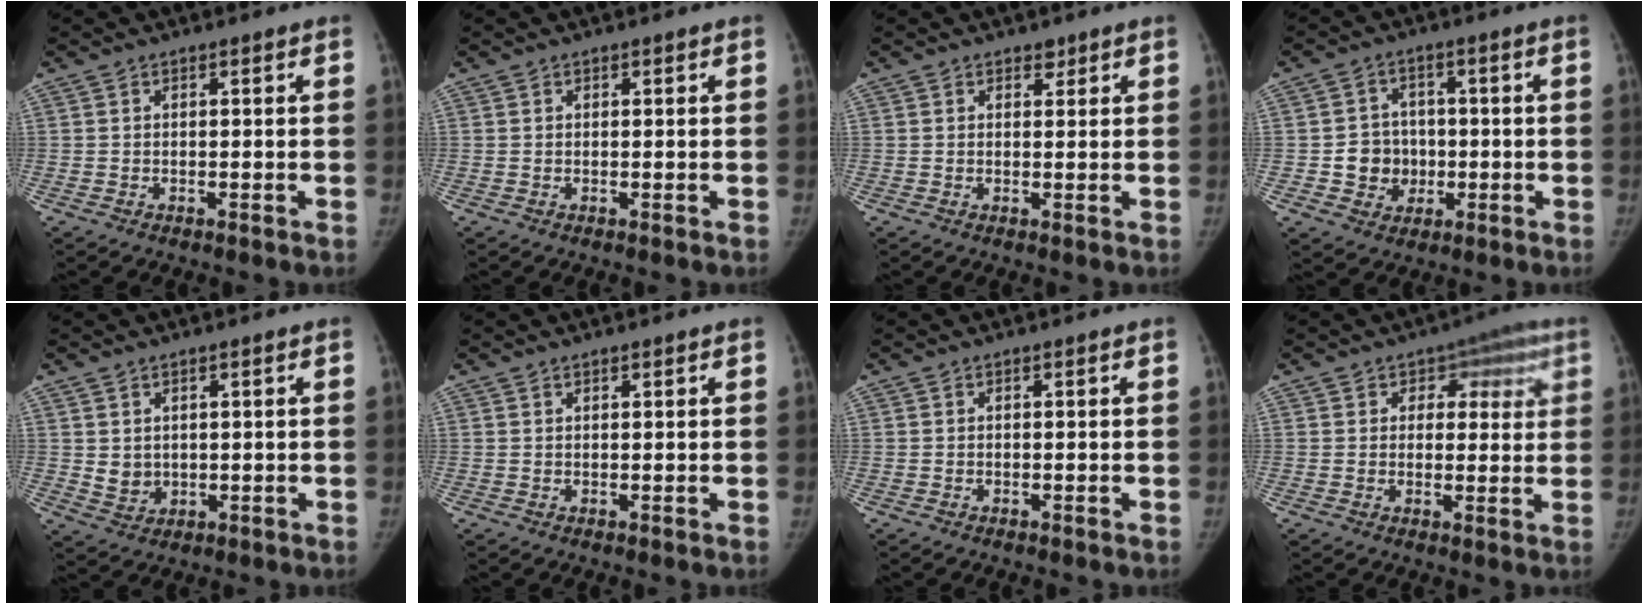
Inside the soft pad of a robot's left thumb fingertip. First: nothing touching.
{"total": 0.0}
{"total": 1.5, "force": [1.1, 1.0, 0.3], "torque": [0.009, -0.006, 0.012]}
{"total": 7.2, "force": [-0.9, 6.6, 2.6], "torque": [-0.010, 0.012, -0.013]}
{"total": 3.5, "force": [1.0, 2.9, 1.6], "torque": [-0.018, -0.013, 0.029]}
{"total": 0.7, "force": [0.6, 0.3, 0.2], "torque": [-0.003, -0.003, 0.010]}
{"total": 0.0}
{"total": 7.2, "force": [3.1, 4.6, 4.6], "torque": [-0.014, -0.008, 0.035]}